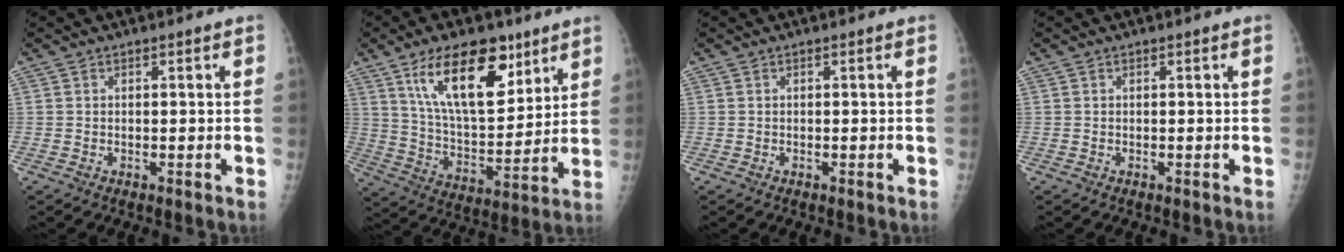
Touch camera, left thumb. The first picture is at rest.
{"total": 18.5, "force": [10.3, 8.5, 12.8], "torque": [-0.168, -0.053, 0.187]}
{"total": 0.0}
{"total": 0.0}